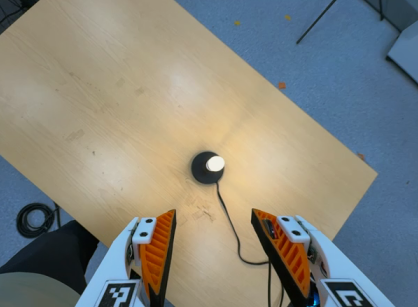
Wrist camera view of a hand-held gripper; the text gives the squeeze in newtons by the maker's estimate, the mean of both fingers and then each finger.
{"total": 0.0}